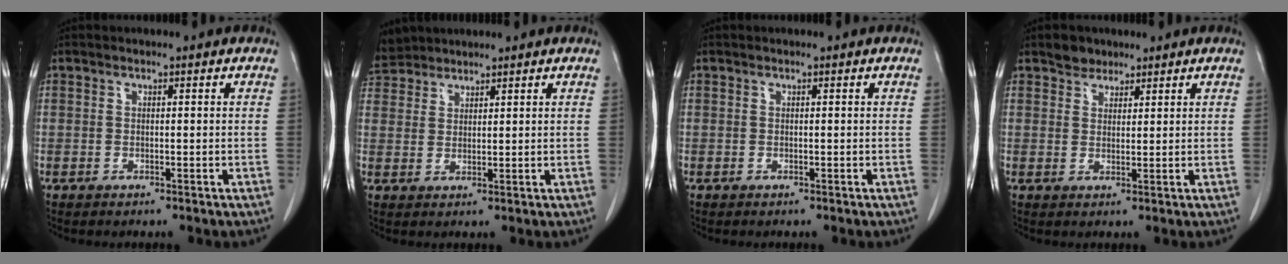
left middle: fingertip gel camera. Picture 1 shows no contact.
{"total": 4.8, "force": [4.6, 1.3, 0.1], "torque": [-0.011, 0.016, 0.092]}
{"total": 0.0}
{"total": 2.8, "force": [2.2, 1.7, 0.4], "torque": [-0.006, 0.005, 0.036]}